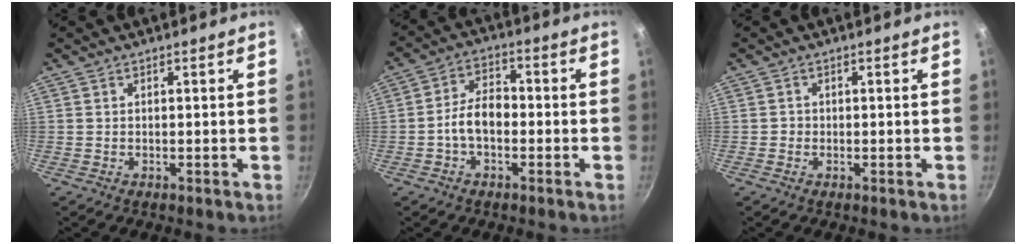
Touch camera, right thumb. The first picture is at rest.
{"total": 6.7, "force": [-1.7, 4.2, 5.0], "torque": [-0.071, 0.031, -0.038]}
{"total": 0.8, "force": [-0.2, 0.7, 0.1], "torque": [0.002, 0.001, -0.006]}